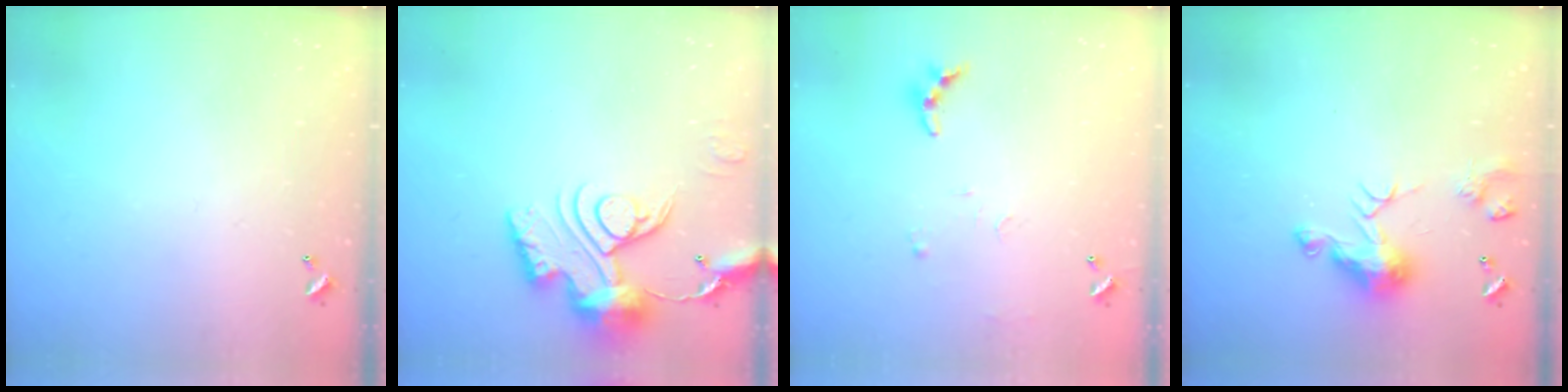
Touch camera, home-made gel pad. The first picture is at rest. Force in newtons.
{"total": 15.5, "press": 15.4, "slide": 1.7}
{"total": 7.9, "press": 7.9, "slide": 0.5}
{"total": 7.8, "press": 7.7, "slide": 0.7}